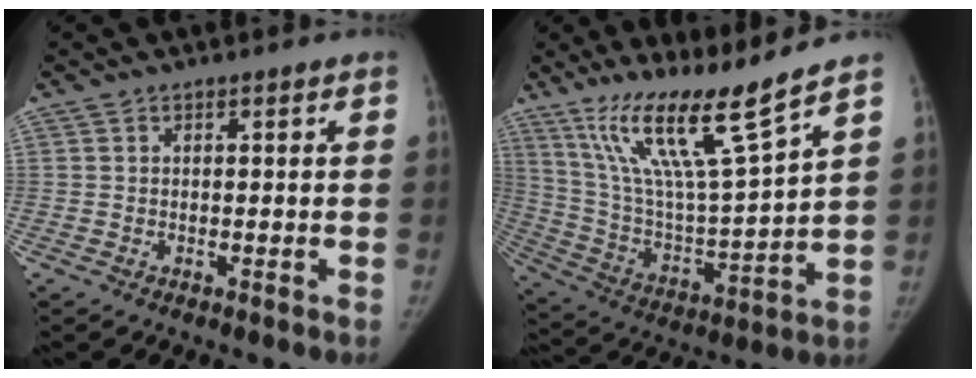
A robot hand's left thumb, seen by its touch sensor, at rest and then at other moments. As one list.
[{"total": 17.5, "force": [12.6, 0.6, 12.1], "torque": [-0.207, -0.073, 0.242]}]